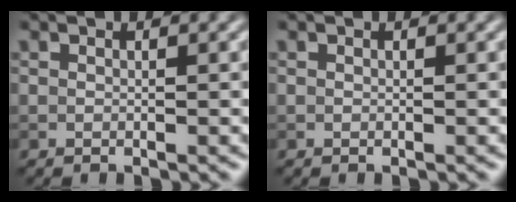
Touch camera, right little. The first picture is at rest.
{"total": 0.0}